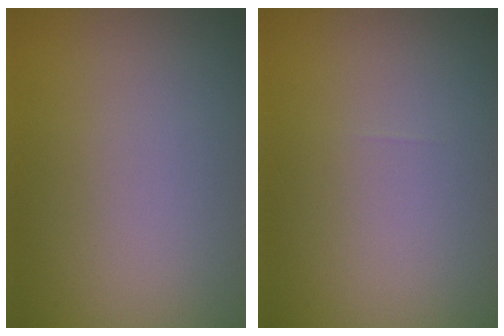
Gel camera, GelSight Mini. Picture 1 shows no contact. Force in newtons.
{"total": 0.0}